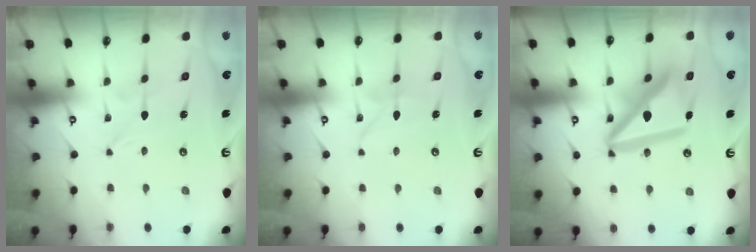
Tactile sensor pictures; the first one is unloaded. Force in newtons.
{"total": 2.9, "press": 2.9, "slide": 0.3}
{"total": 17.5, "press": 17.4, "slide": 2.1}